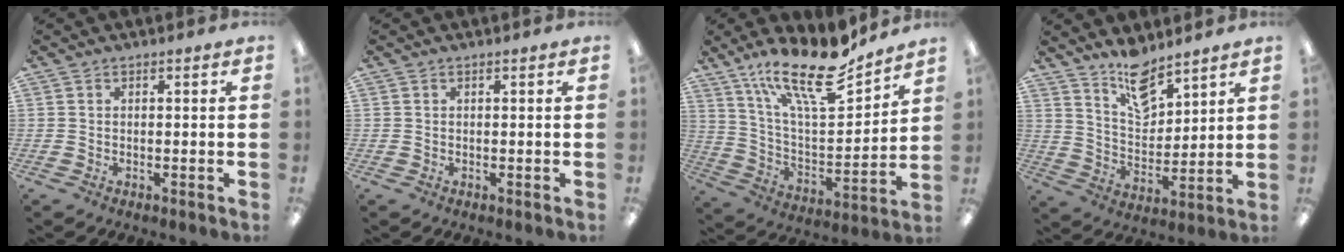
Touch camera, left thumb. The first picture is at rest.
{"total": 0.0}
{"total": 21.0, "force": [15.1, 6.2, 13.1], "torque": [-0.235, -0.097, 0.259]}
{"total": 11.1, "force": [9.2, 4.2, 4.5], "torque": [-0.079, -0.059, 0.168]}